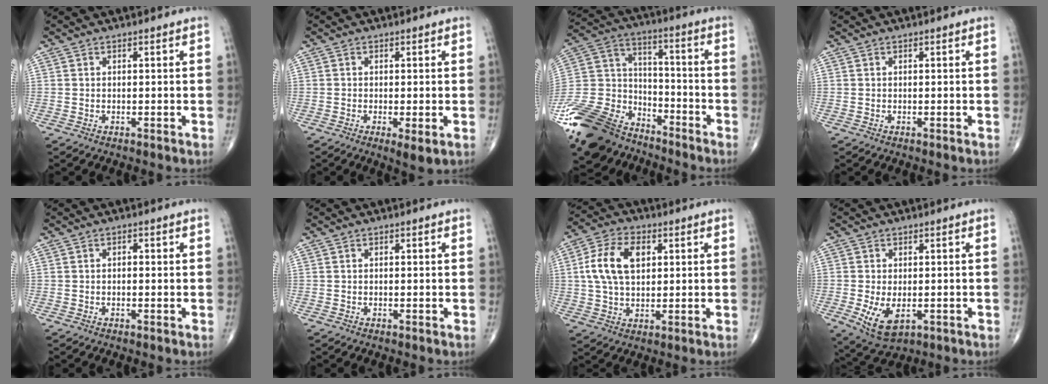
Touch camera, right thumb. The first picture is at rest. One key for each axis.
{"total": 3.1, "fx": -0.9, "fy": 0.7, "fz": 2.9, "tx": -0.054, "ty": -0.012, "tz": -0.016}
{"total": 22.6, "fx": -17.1, "fy": 12.0, "fz": 8.6, "tx": -0.186, "ty": 0.074, "tz": -0.312}
{"total": 0.0}
{"total": 0.8, "fx": 0.0, "fy": 0.5, "fz": 0.6, "tx": -0.005, "ty": 0.003, "tz": -0.003}
{"total": 0.0}
{"total": 11.3, "fx": 2.4, "fy": 6.9, "fz": 8.6, "tx": -0.160, "ty": 0.009, "tz": 0.041}
{"total": 7.2, "fx": -1.7, "fy": 4.1, "fz": 5.8, "tx": -0.103, "ty": -0.014, "tz": -0.018}